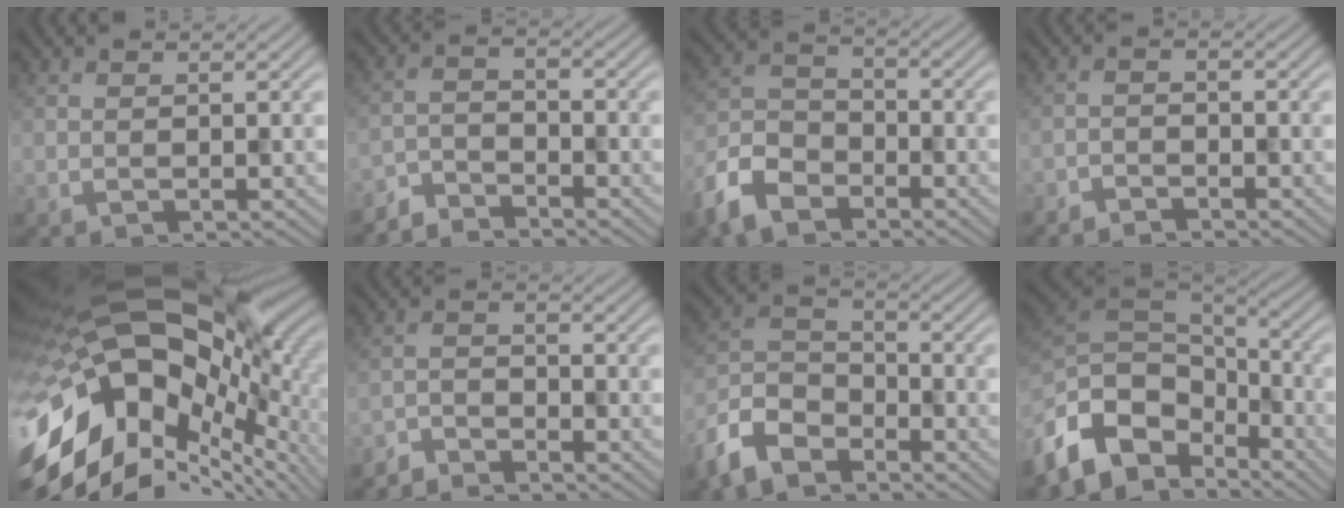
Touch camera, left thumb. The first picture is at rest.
{"total": 4.2, "force": [-4.0, 0.7, 0.8], "torque": [-0.019, -0.003, -0.094]}
{"total": 8.3, "force": [-5.7, 4.3, 4.1], "torque": [-0.103, -0.010, -0.134]}
{"total": 2.1, "force": [-2.1, 0.3, 0.4], "torque": [-0.008, 0.000, -0.046]}
{"total": 20.6, "force": [-4.0, 12.2, 16.1], "torque": [-0.316, -0.020, -0.062]}
{"total": 3.5, "force": [-3.4, 0.6, 0.7], "torque": [-0.013, -0.002, -0.078]}
{"total": 8.5, "force": [-6.4, 4.0, 3.9], "torque": [-0.096, -0.006, -0.153]}
{"total": 12.3, "force": [-6.5, 7.5, 7.2], "torque": [-0.185, -0.012, -0.123]}